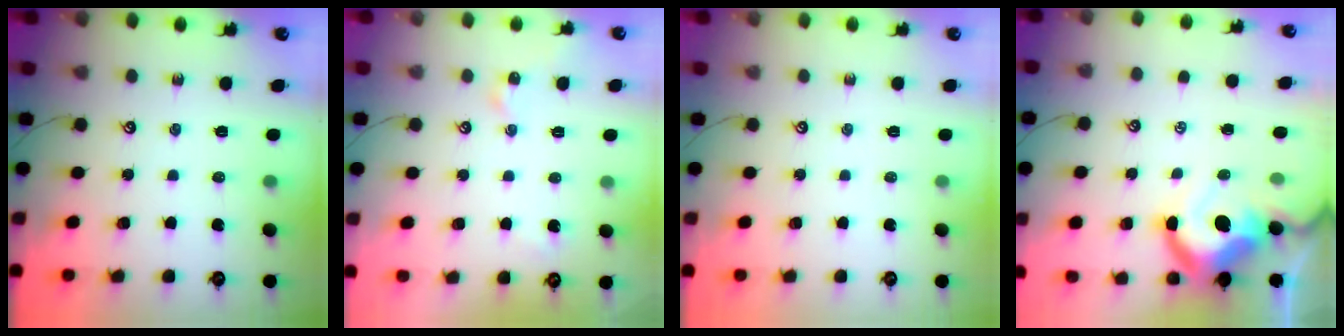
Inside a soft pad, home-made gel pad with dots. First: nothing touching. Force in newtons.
{"total": 2.4, "press": 2.4, "slide": 0.4}
{"total": 0.0}
{"total": 11.0, "press": 10.9, "slide": 1.6}